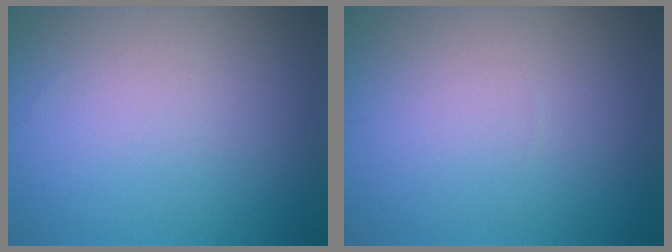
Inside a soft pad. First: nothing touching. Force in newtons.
{"total": 0.0}